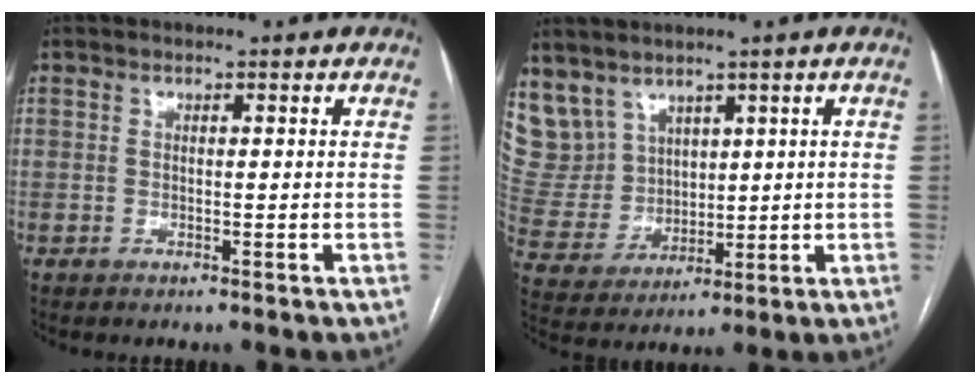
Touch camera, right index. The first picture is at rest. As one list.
[{"total": 10.4, "force": [6.5, 7.8, 2.0], "torque": [-0.067, 0.035, 0.160]}]